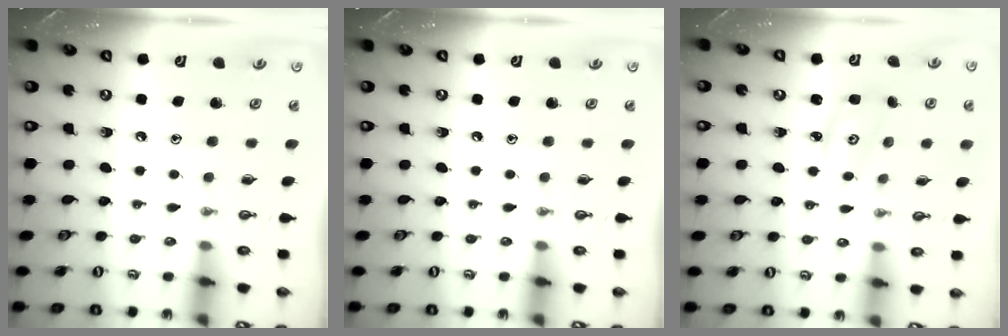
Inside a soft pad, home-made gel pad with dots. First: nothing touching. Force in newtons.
{"total": 0.0}
{"total": 2.2, "press": 2.2, "slide": 0.2}